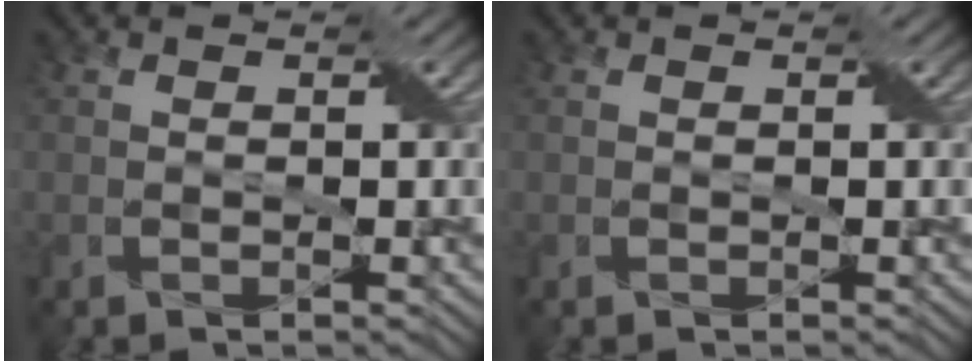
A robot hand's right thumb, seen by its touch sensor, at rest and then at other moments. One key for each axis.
{"total": 0.0}